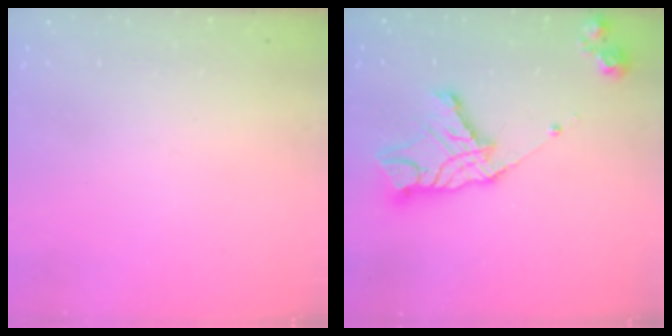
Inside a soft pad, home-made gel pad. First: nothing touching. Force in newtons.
{"total": 14.7, "press": 14.7, "slide": 1.2}